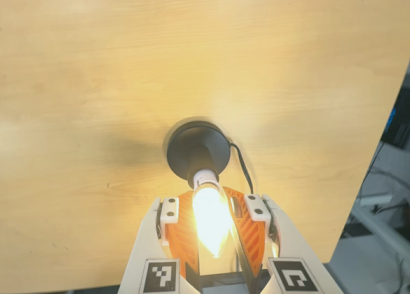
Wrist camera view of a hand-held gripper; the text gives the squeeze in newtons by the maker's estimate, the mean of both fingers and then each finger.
{"total": 14.2, "left": 13.6, "right": 14.8}